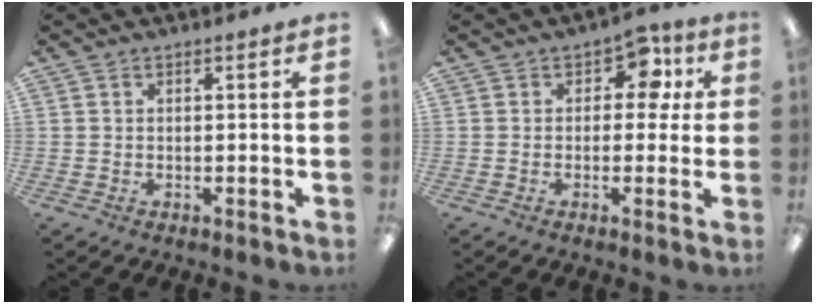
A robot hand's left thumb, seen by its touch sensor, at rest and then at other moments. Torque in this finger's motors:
{"motor_torque": [-0.06, 0.20, -0.39, 0.31, -0.03]}